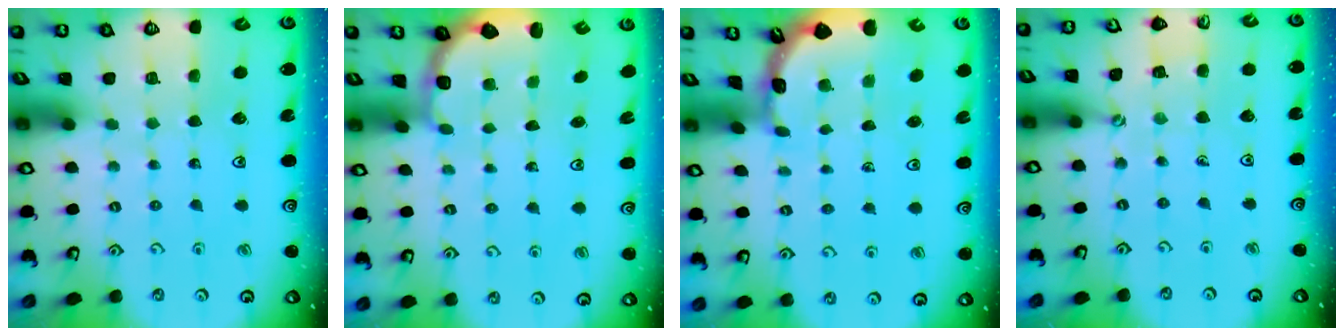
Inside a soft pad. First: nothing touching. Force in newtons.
{"total": 2.7, "press": 2.1, "slide": 1.8}
{"total": 1.8, "press": 1.8, "slide": 0.2}
{"total": 2.1, "press": 2.1, "slide": 0.4}